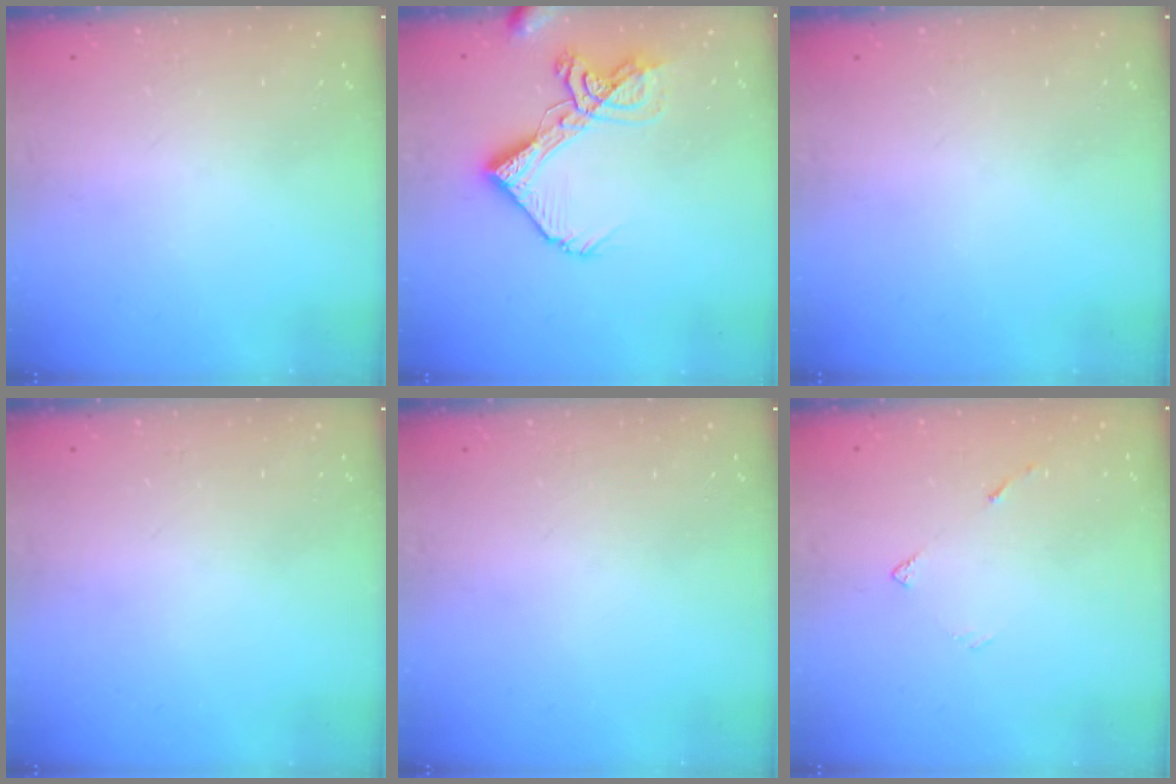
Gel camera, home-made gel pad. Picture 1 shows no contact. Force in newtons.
{"total": 13.7, "press": 13.6, "slide": 1.6}
{"total": 0.0}
{"total": 0.0}
{"total": 0.0}
{"total": 4.0, "press": 4.0, "slide": 0.6}